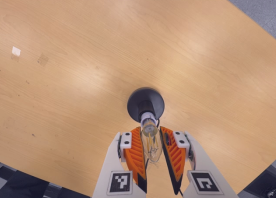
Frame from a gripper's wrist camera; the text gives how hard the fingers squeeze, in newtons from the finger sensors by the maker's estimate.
{"total": 12.1, "left": 12.9, "right": 11.3}